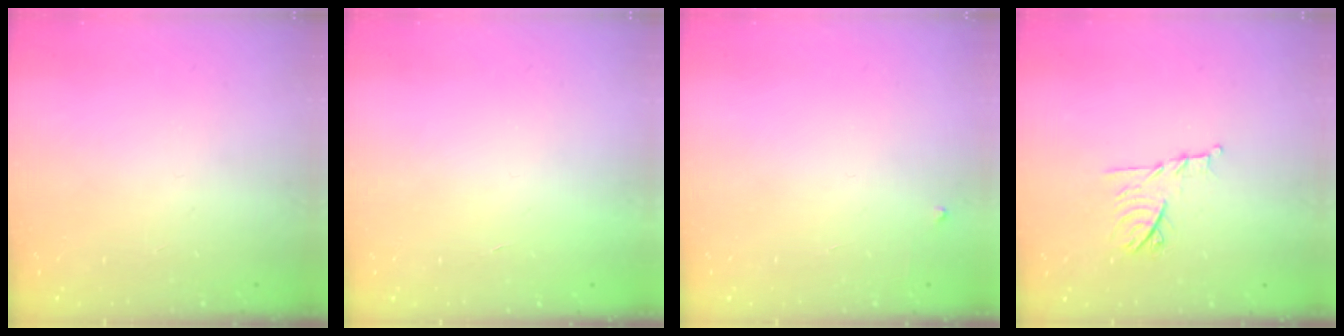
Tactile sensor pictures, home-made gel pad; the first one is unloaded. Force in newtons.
{"total": 1.8, "press": 1.8, "slide": 0.1}
{"total": 2.3, "press": 2.3, "slide": 0.3}
{"total": 10.5, "press": 10.5, "slide": 0.3}